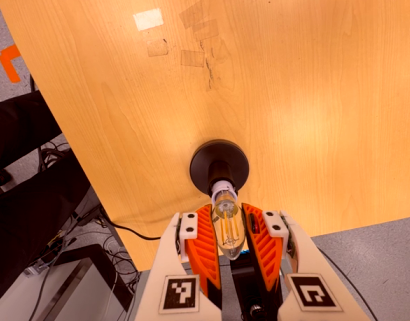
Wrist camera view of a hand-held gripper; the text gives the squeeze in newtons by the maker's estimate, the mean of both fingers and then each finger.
{"total": 12.4, "left": 11.8, "right": 13.0}